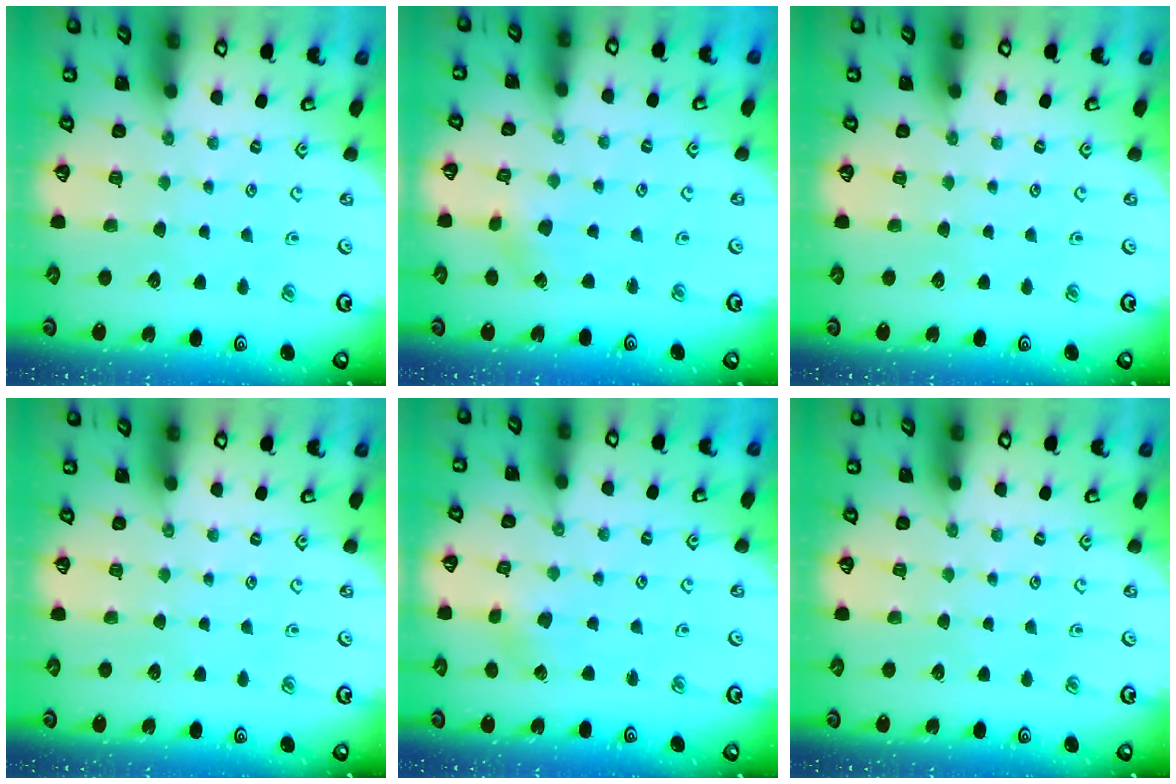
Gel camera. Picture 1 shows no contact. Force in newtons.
{"total": 2.3, "press": 2.3, "slide": 0.3}
{"total": 0.0}
{"total": 0.0}
{"total": 2.1, "press": 2.0, "slide": 0.3}
{"total": 0.0}